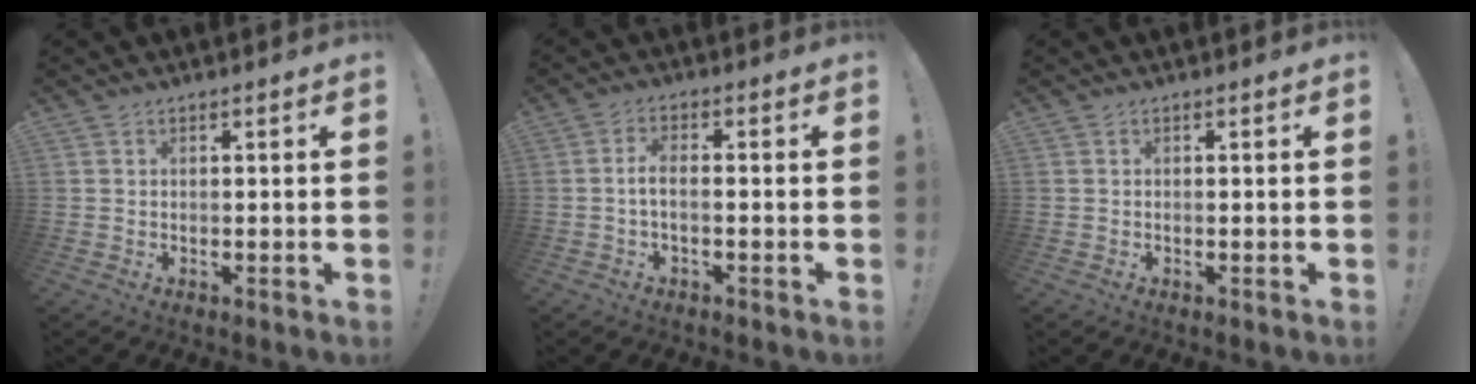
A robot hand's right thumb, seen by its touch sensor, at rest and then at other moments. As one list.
[{"total": 3.8, "force": [-0.8, 1.0, 3.6], "torque": [-0.070, 0.000, -0.014]}, {"total": 0.0}]